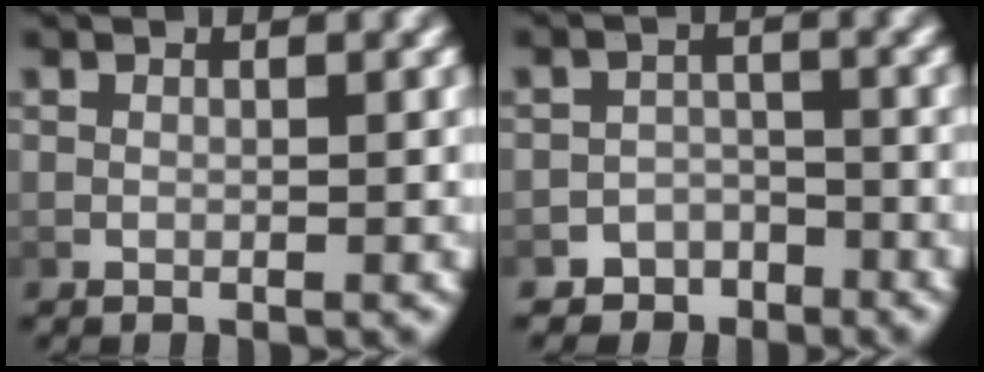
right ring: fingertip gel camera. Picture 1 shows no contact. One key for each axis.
{"total": 5.3, "fx": -4.3, "fy": 3.1, "fz": -0.1, "tx": 0.019, "ty": -0.009, "tz": -0.080}